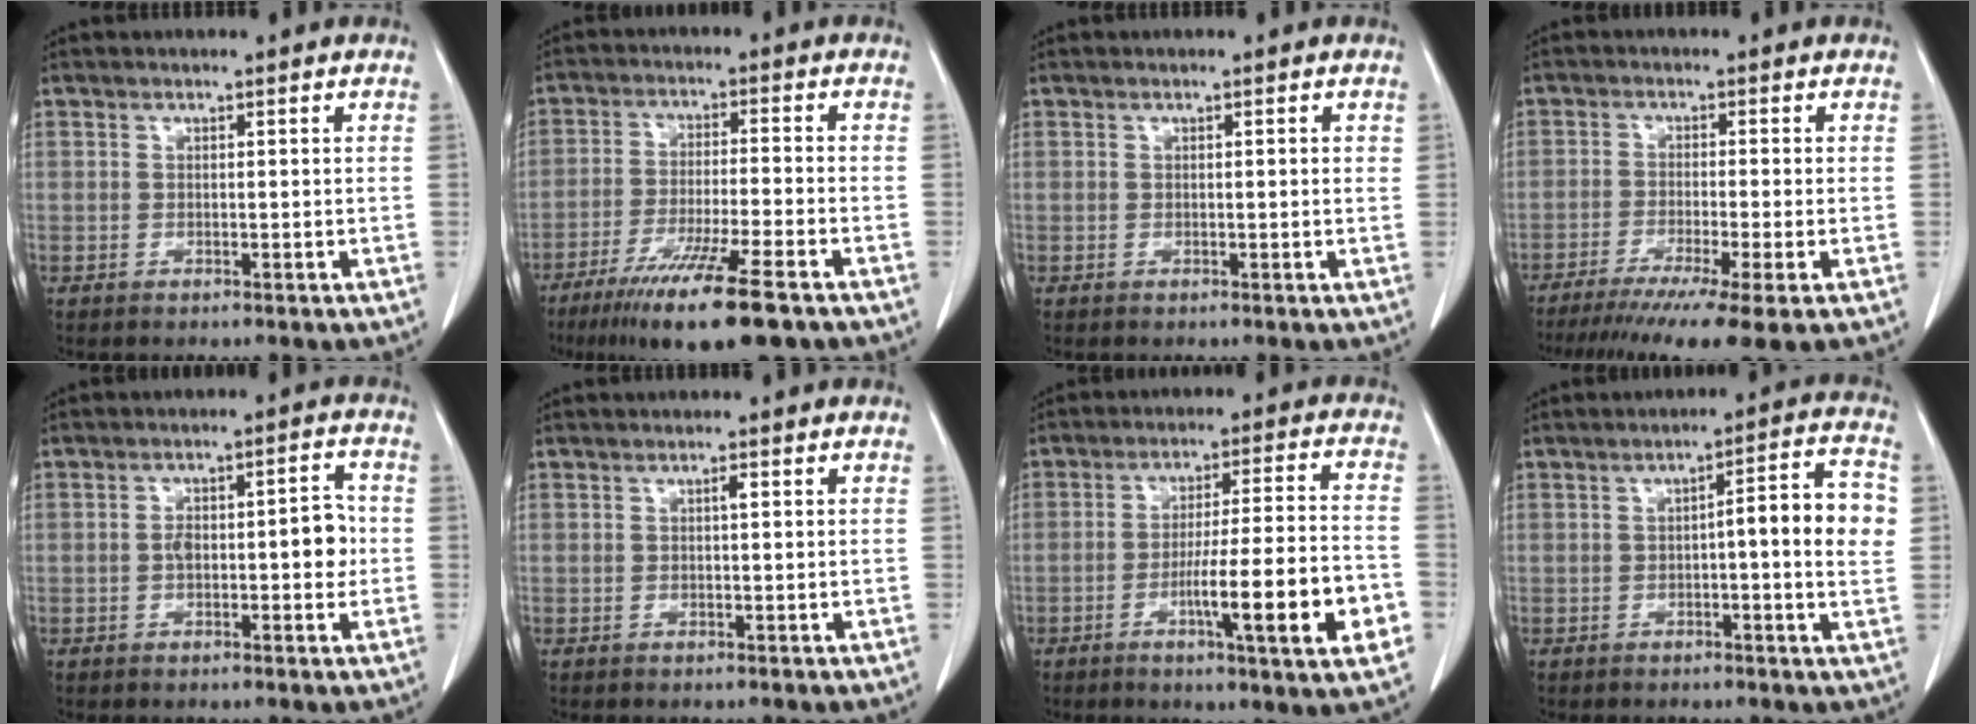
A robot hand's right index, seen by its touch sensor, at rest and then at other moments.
{"total": 14.2, "force": [-9.4, 0.6, 10.6], "torque": [-0.177, -0.042, -0.153]}
{"total": 0.7, "force": [0.2, 0.1, 0.7], "torque": [-0.012, 0.001, 0.002]}
{"total": 12.3, "force": [-8.8, -0.8, 8.5], "torque": [-0.120, -0.034, -0.137]}
{"total": 6.9, "force": [-0.5, 2.5, 6.4], "torque": [-0.094, 0.023, -0.007]}
{"total": 0.8, "force": [0.2, 0.1, 0.8], "torque": [-0.016, 0.002, 0.003]}
{"total": 15.0, "force": [-5.1, 0.3, 14.1], "torque": [-0.204, -0.004, -0.076]}
{"total": 8.8, "force": [0.2, 0.8, 8.8], "torque": [-0.115, 0.018, -0.002]}